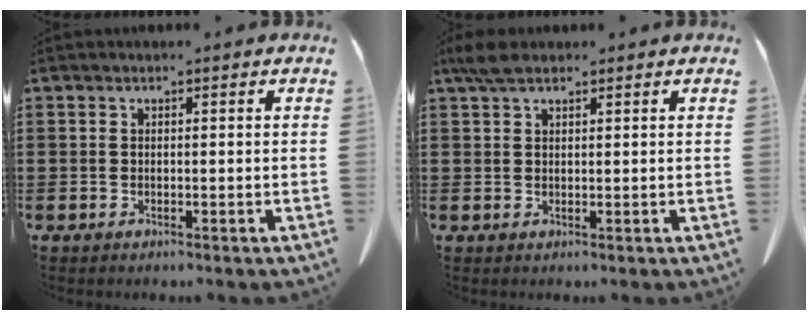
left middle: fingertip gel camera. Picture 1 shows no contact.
{"total": 3.2, "force": [2.2, 1.2, 2.0], "torque": [-0.046, 0.004, 0.041]}